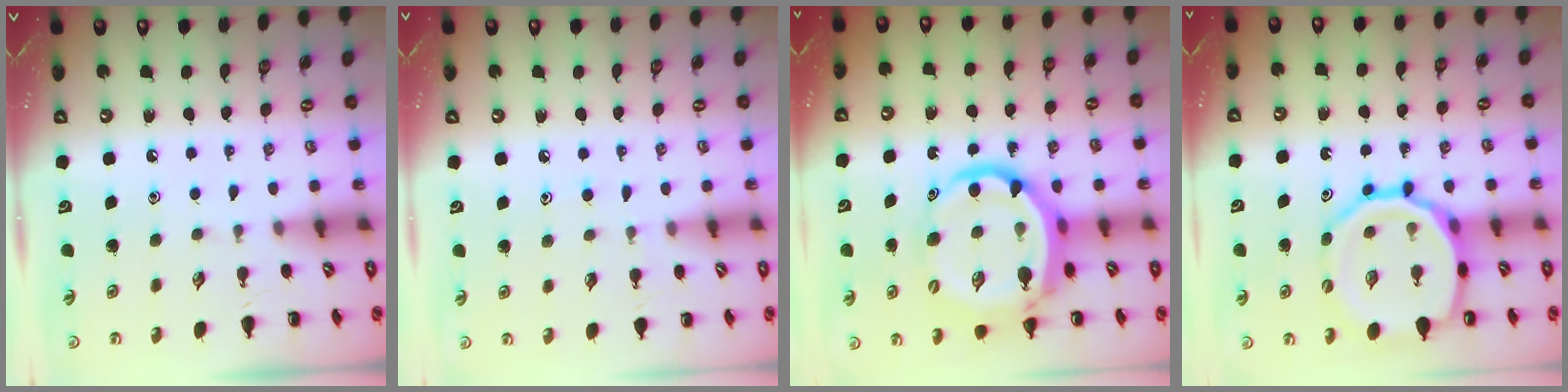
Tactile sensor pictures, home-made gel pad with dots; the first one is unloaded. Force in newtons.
{"total": 6.5, "press": 6.1, "slide": 2.3}
{"total": 14.4, "press": 13.9, "slide": 3.8}
{"total": 19.0, "press": 18.7, "slide": 3.5}